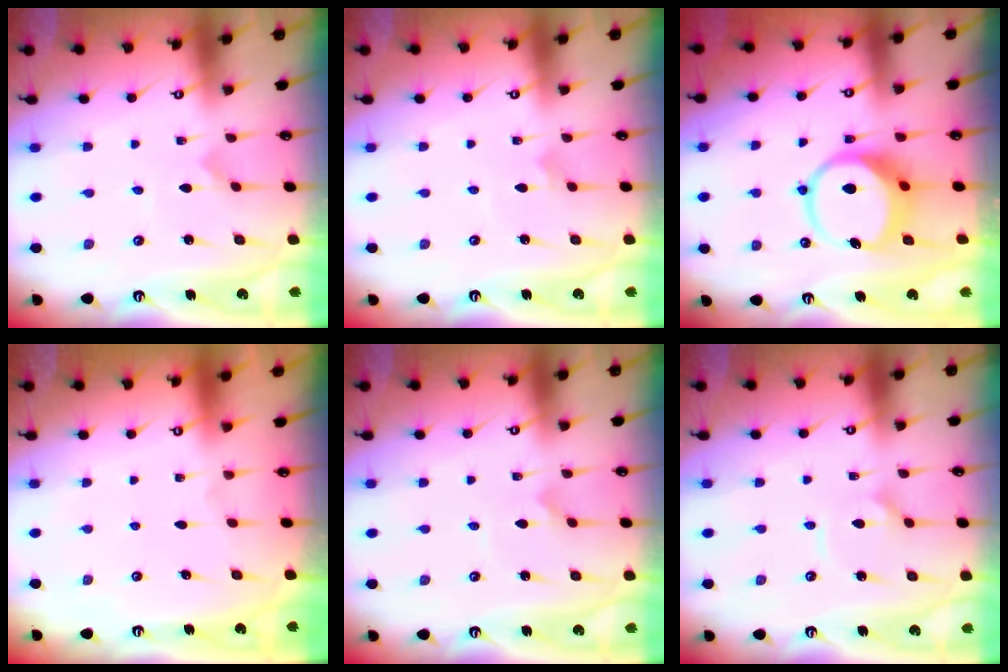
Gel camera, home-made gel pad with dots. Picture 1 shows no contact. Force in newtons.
{"total": 1.9, "press": 1.9, "slide": 0.1}
{"total": 9.4, "press": 9.3, "slide": 1.2}
{"total": 0.0}
{"total": 2.4, "press": 2.4, "slide": 0.2}
{"total": 2.7, "press": 2.6, "slide": 0.7}